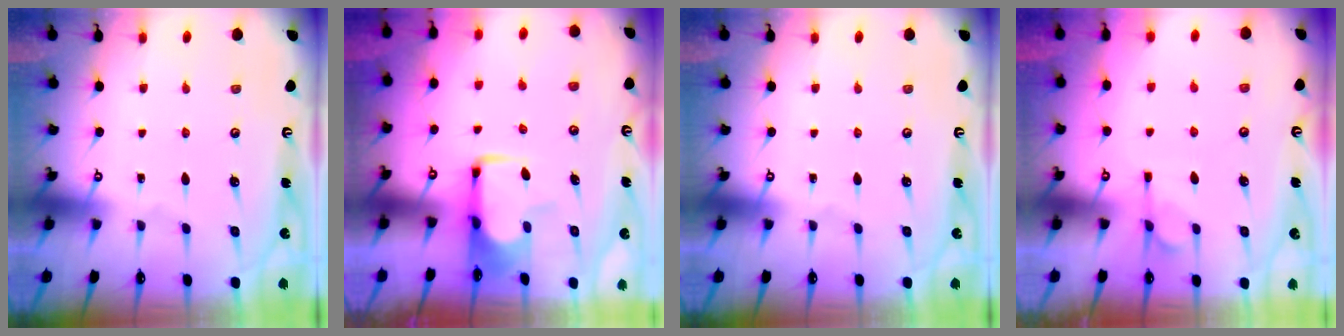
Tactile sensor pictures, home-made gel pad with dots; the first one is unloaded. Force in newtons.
{"total": 1.7, "press": 1.6, "slide": 0.5}
{"total": 0.0}
{"total": 3.8, "press": 3.6, "slide": 1.4}